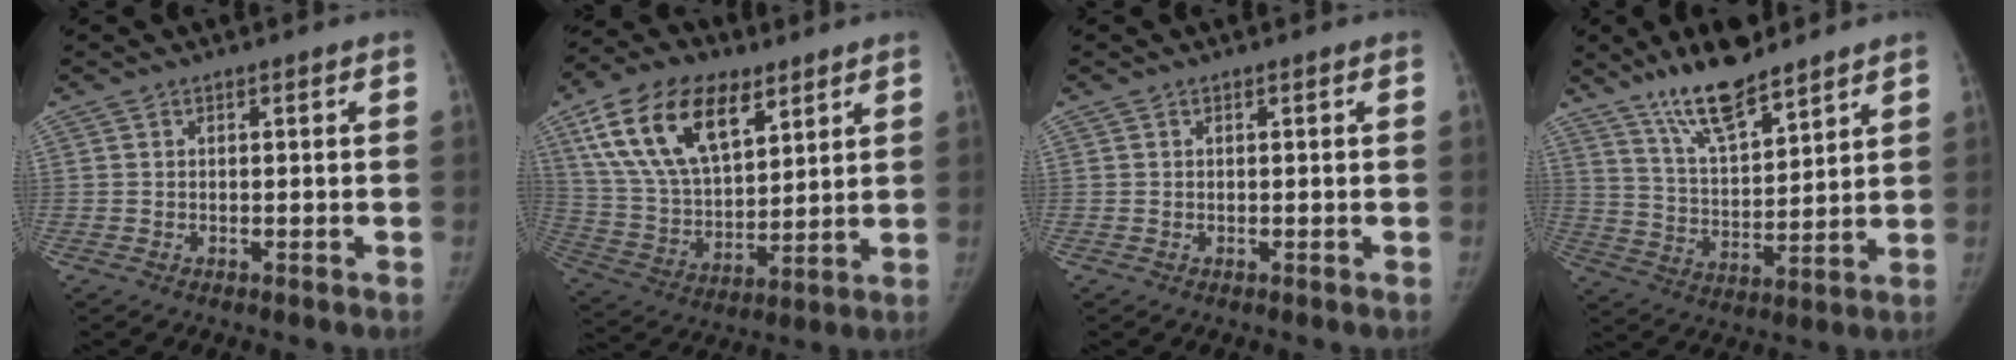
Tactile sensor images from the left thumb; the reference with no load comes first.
{"total": 20.6, "force": [10.3, 10.9, 14.1], "torque": [-0.236, -0.029, 0.193]}
{"total": 0.0}
{"total": 13.1, "force": [10.1, 3.7, 7.5], "torque": [-0.108, -0.059, 0.186]}